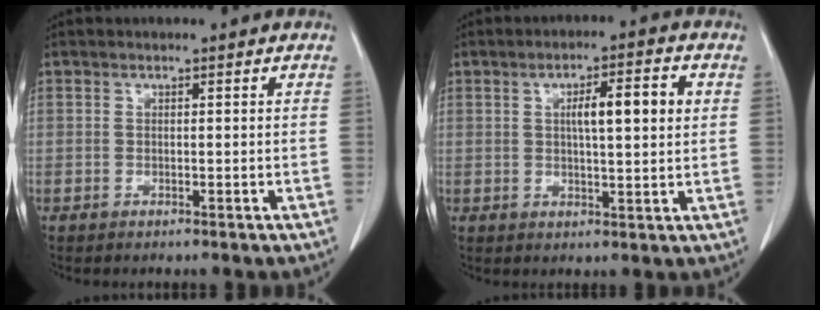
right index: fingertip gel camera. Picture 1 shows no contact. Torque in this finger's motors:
{"motor_torque": [0.38, 0.24, 0.25, 0.09]}